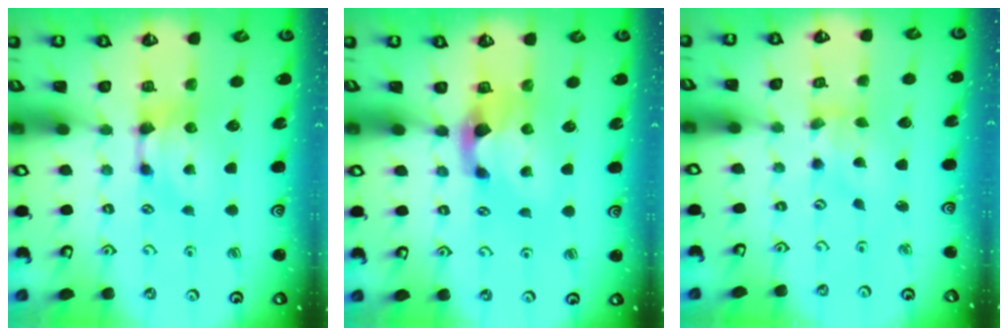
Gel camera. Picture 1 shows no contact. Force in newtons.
{"total": 2.1, "press": 1.7, "slide": 1.2}
{"total": 1.3, "press": 0.7, "slide": 1.1}